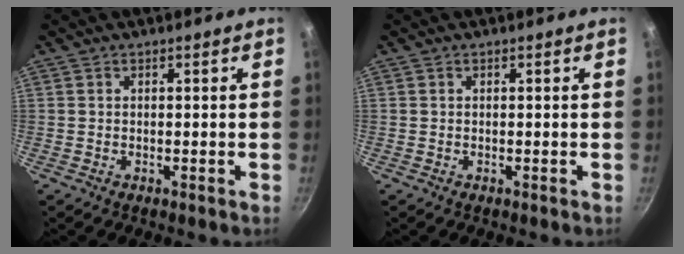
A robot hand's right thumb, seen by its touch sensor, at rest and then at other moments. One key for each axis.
{"total": 0.0}